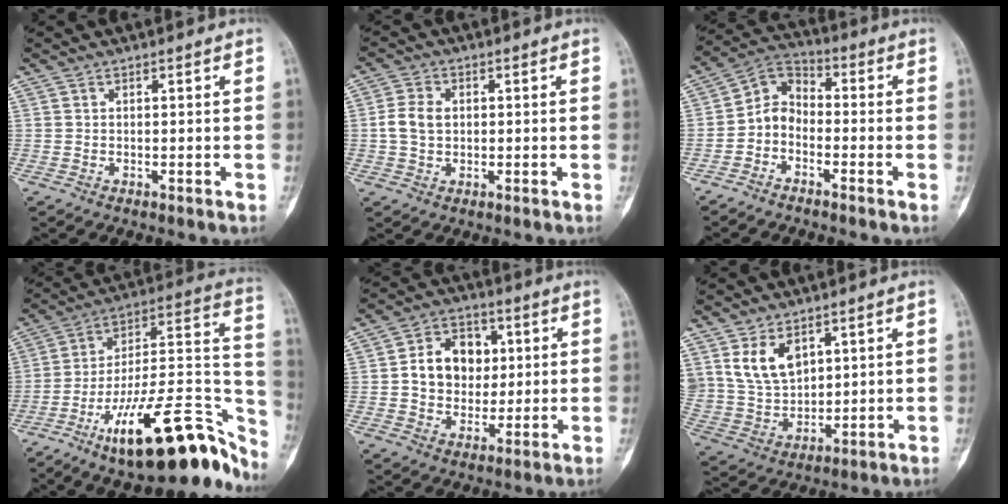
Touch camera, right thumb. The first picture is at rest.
{"total": 4.9, "force": [0.2, 3.7, 3.2], "torque": [-0.062, 0.008, 0.002]}
{"total": 6.4, "force": [-2.3, 4.6, 3.8], "torque": [-0.054, 0.041, -0.061]}
{"total": 29.5, "force": [-16.9, 9.5, 22.2], "torque": [-0.251, 0.102, -0.262]}
{"total": 11.6, "force": [1.6, 9.2, 6.8], "torque": [-0.067, 0.008, 0.026]}
{"total": 10.1, "force": [4.9, 6.6, 5.9], "torque": [-0.092, -0.022, 0.116]}